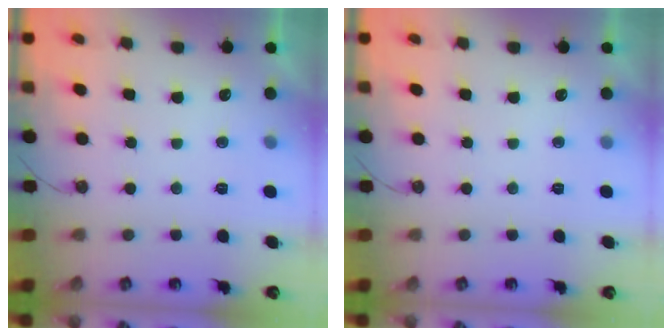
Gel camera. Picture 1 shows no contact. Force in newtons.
{"total": 0.0}